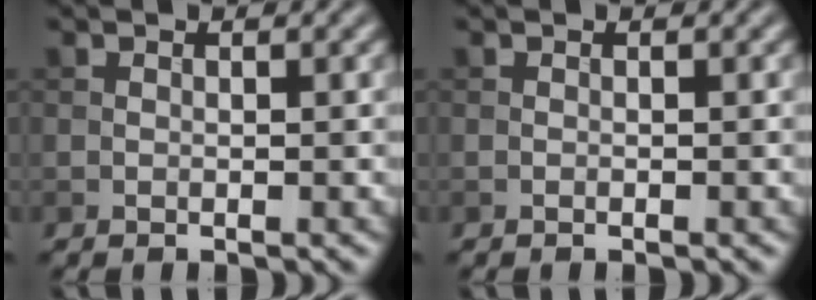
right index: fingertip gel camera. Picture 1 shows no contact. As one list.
[{"total": 0.0}]